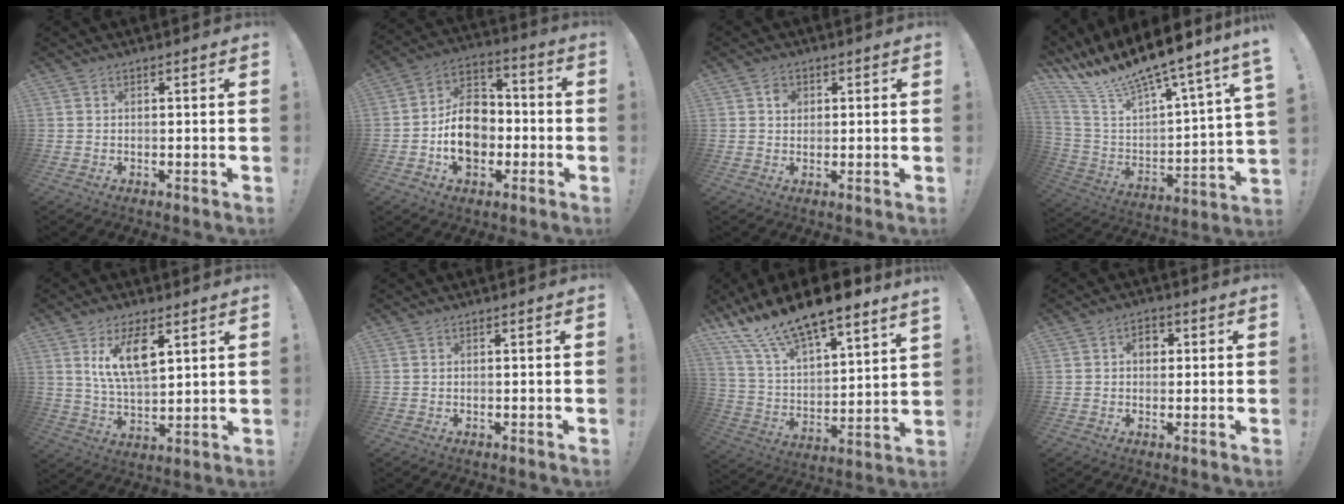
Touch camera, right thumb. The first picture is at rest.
{"total": 14.8, "force": [-3.0, 11.2, 9.2], "torque": [-0.161, 0.023, -0.050]}
{"total": 2.8, "force": [0.8, 2.3, 1.3], "torque": [-0.009, -0.001, 0.010]}
{"total": 13.2, "force": [9.6, 2.4, 8.6], "torque": [-0.149, -0.083, 0.153]}
{"total": 11.9, "force": [5.8, 5.7, 8.7], "torque": [-0.143, -0.017, 0.104]}
{"total": 0.0}
{"total": 13.9, "force": [11.7, 3.0, 6.8], "torque": [-0.150, -0.094, 0.208]}
{"total": 4.2, "force": [1.0, 3.3, 2.5], "torque": [-0.033, 0.001, 0.015]}